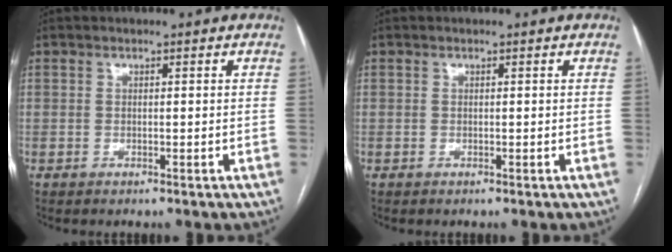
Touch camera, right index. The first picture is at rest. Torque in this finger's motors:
{"motor_torque": [0.00, 0.00, 0.00, 0.00]}